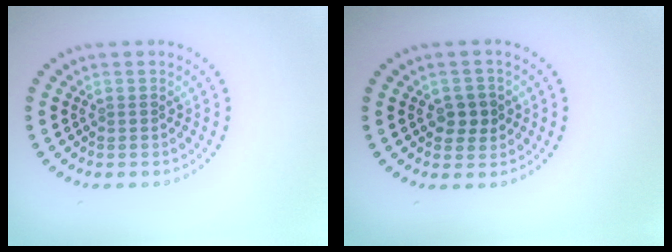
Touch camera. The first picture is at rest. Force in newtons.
{"total": 2.2, "press": 2.2, "slide": 0.6}